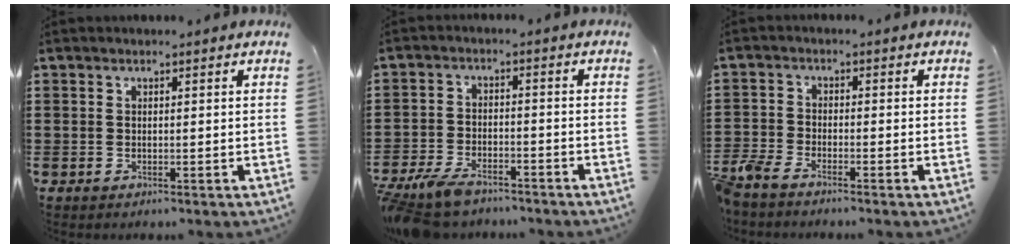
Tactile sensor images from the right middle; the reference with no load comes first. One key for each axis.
{"total": 5.5, "fx": -4.8, "fy": 1.5, "fz": 2.1, "tx": -0.063, "ty": -0.007, "tz": -0.098}
{"total": 3.1, "fx": -2.8, "fy": 0.5, "fz": 1.2, "tx": -0.059, "ty": -0.012, "tz": -0.067}